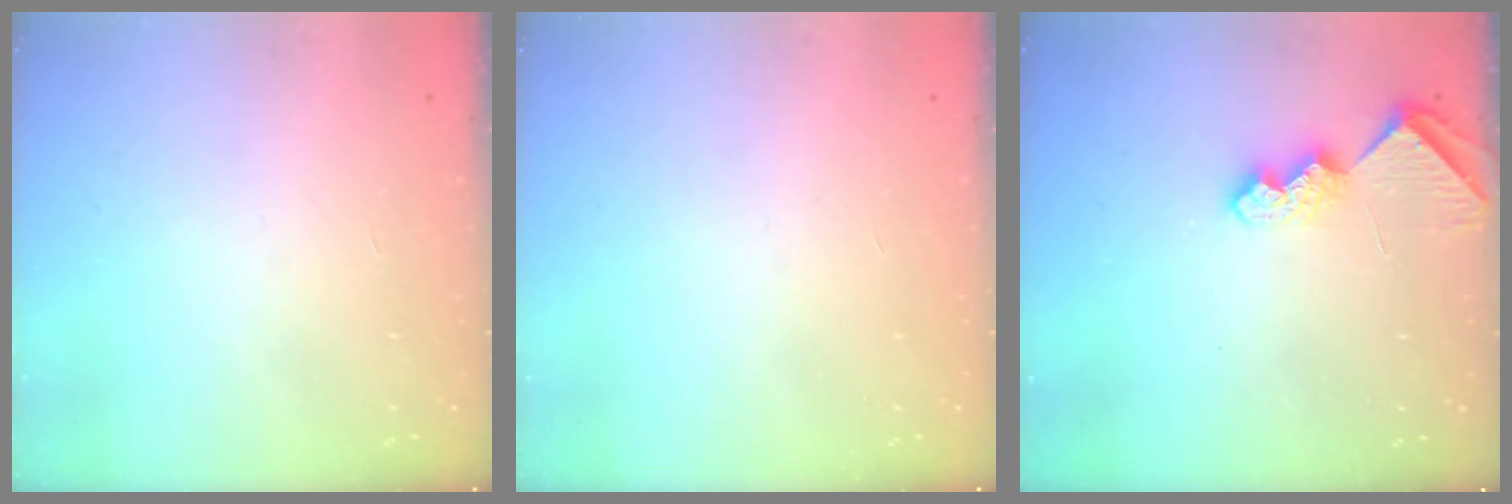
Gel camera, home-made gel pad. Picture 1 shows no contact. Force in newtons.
{"total": 0.0}
{"total": 6.9, "press": 6.9, "slide": 0.6}